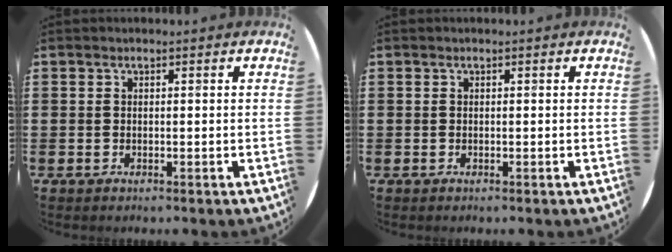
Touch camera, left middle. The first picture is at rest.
{"total": 0.0}